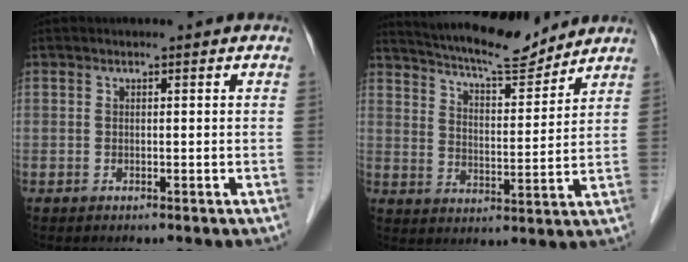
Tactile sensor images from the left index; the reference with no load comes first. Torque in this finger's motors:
{"motor_torque": [0.84, -0.81, 0.28, 0.06]}